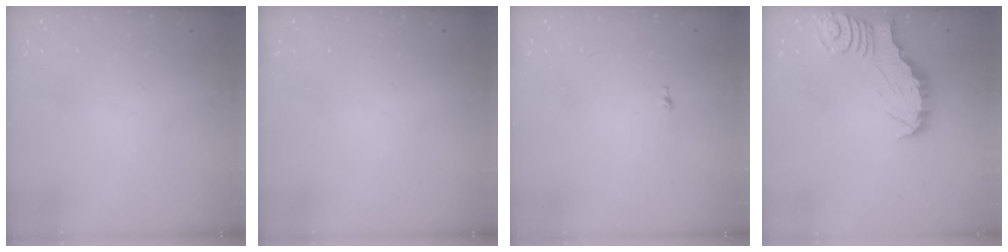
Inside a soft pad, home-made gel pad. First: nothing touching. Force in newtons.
{"total": 0.0}
{"total": 5.3, "press": 5.3, "slide": 0.4}
{"total": 2.8, "press": 2.8, "slide": 0.2}